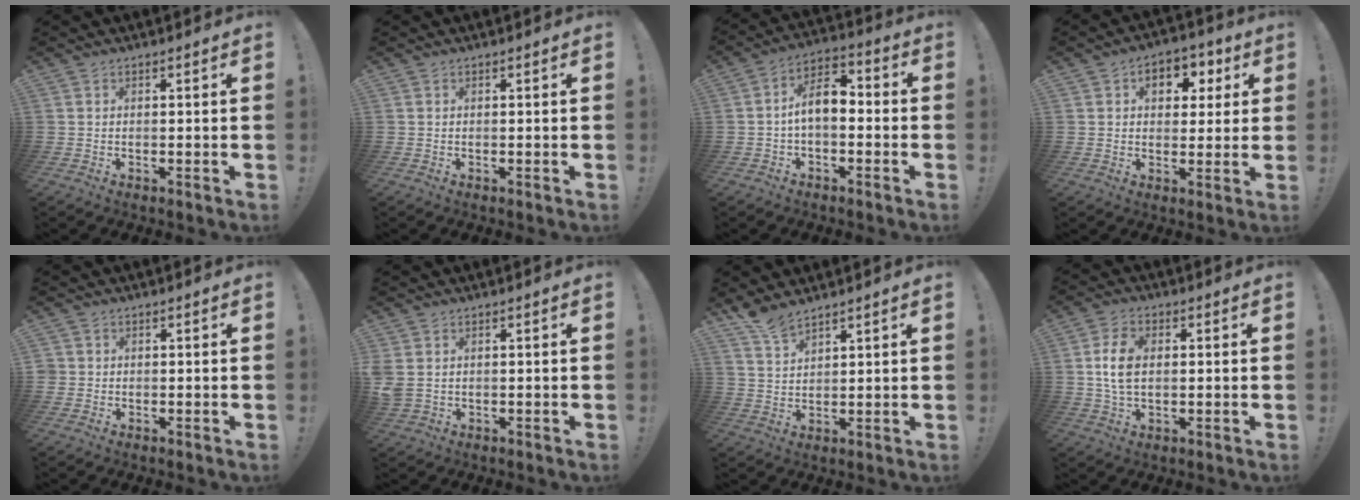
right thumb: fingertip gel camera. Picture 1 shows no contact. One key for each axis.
{"total": 0.0}
{"total": 9.1, "fx": -0.3, "fy": 5.1, "fz": 7.5, "tx": -0.136, "ty": 0.008, "tz": -0.004}
{"total": 7.8, "fx": 2.3, "fy": 6.0, "fz": 4.4, "tx": -0.050, "ty": -0.007, "tz": 0.042}
{"total": 1.3, "fx": 0.0, "fy": 1.2, "fz": 0.3, "tx": -0.006, "ty": 0.002, "tz": 0.002}
{"total": 3.8, "fx": 0.8, "fy": 2.7, "fz": 2.5, "tx": -0.061, "ty": 0.003, "tz": 0.018}
{"total": 5.9, "fx": 5.3, "fy": 1.4, "fz": 2.1, "tx": -0.039, "ty": -0.034, "tz": 0.099}
{"total": 8.7, "fx": 0.8, "fy": 5.5, "fz": 6.7, "tx": -0.115, "ty": 0.000, "tz": 0.014}